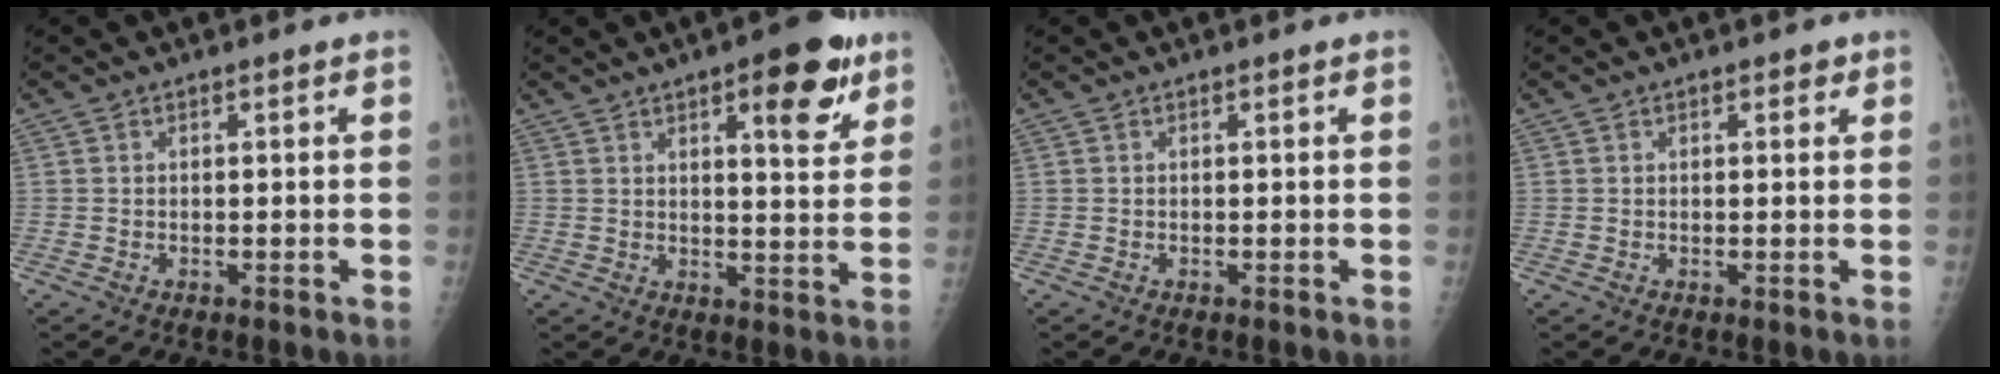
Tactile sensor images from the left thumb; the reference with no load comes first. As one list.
[{"total": 11.5, "force": [6.1, 3.8, 9.0], "torque": [-0.091, -0.025, 0.076]}, {"total": 0.0}, {"total": 1.5, "force": [0.9, 0.8, 0.9], "torque": [-0.002, -0.001, 0.008]}]